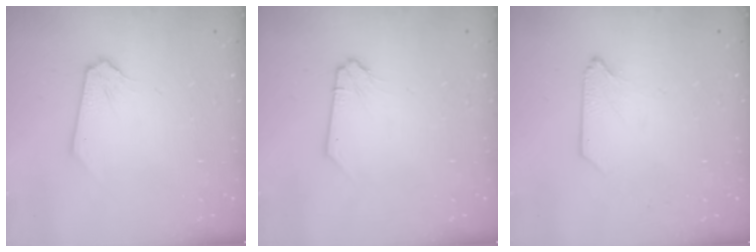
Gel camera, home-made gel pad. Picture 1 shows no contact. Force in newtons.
{"total": 0.0}
{"total": 0.0}